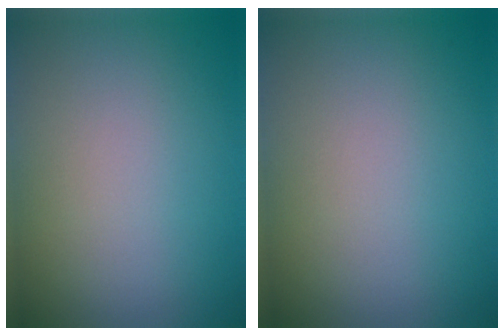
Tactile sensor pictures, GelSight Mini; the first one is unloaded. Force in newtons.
{"total": 0.0}